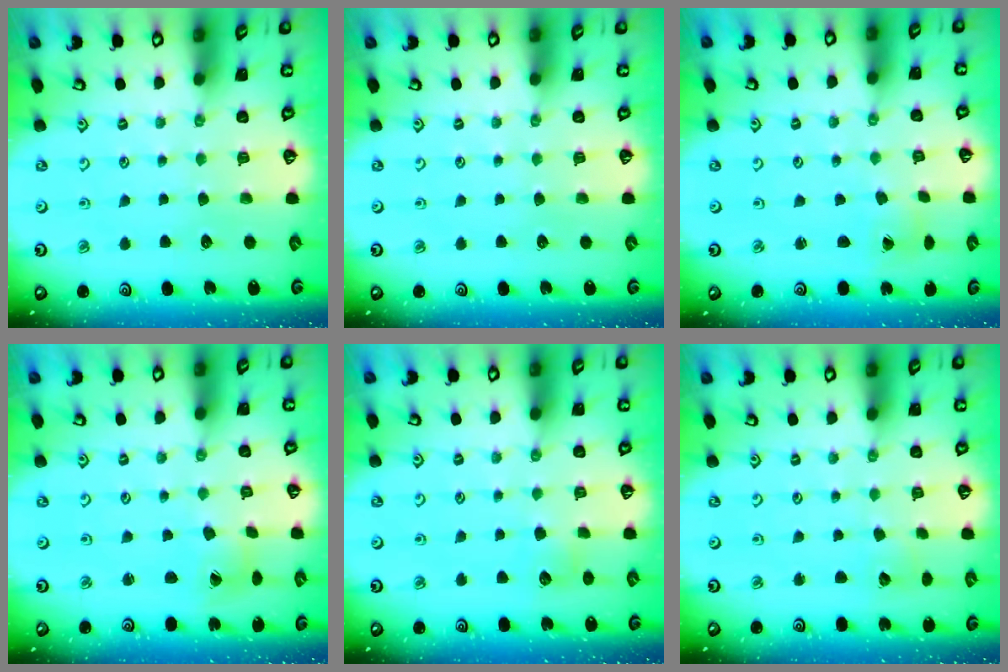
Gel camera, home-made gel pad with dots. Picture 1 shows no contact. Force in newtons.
{"total": 0.0}
{"total": 0.0}
{"total": 2.5, "press": 2.5, "slide": 0.3}
{"total": 5.0, "press": 5.0, "slide": 0.6}
{"total": 4.8, "press": 4.8, "slide": 0.3}